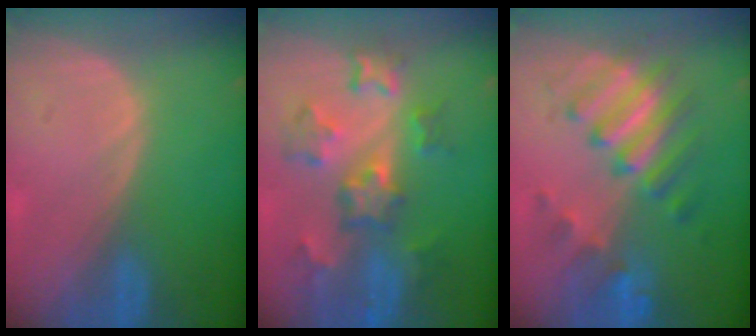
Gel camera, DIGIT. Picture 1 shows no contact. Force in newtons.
{"total": 8.7, "press": 7.8, "slide": 3.9}
{"total": 8.0, "press": 8.0, "slide": 0.2}